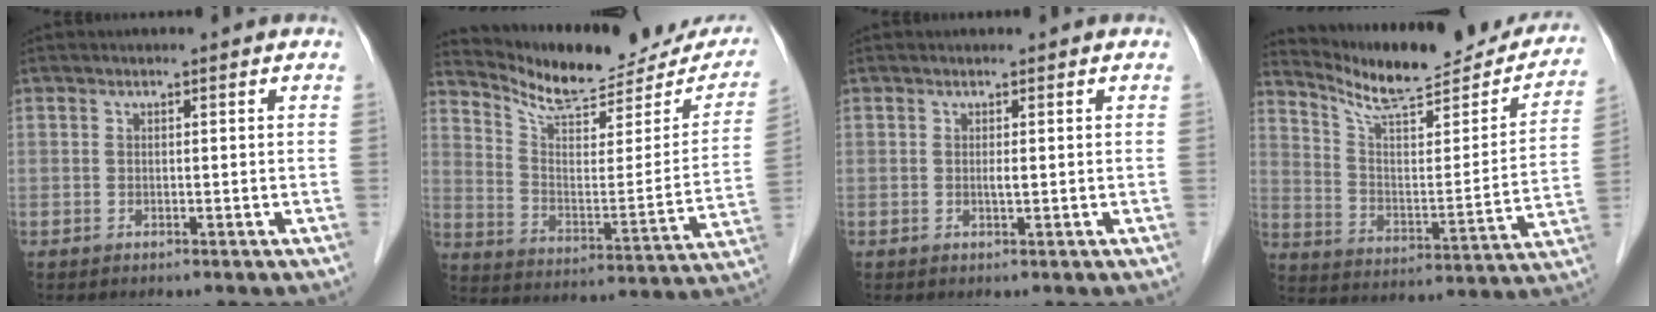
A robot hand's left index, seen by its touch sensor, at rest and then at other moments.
{"total": 19.8, "force": [18.1, 5.5, 5.7], "torque": [-0.082, -0.042, 0.248]}
{"total": 0.6, "force": [0.1, 0.1, 0.6], "torque": [-0.015, -0.002, 0.003]}
{"total": 21.1, "force": [19.3, 3.4, 7.8], "torque": [-0.120, -0.037, 0.275]}